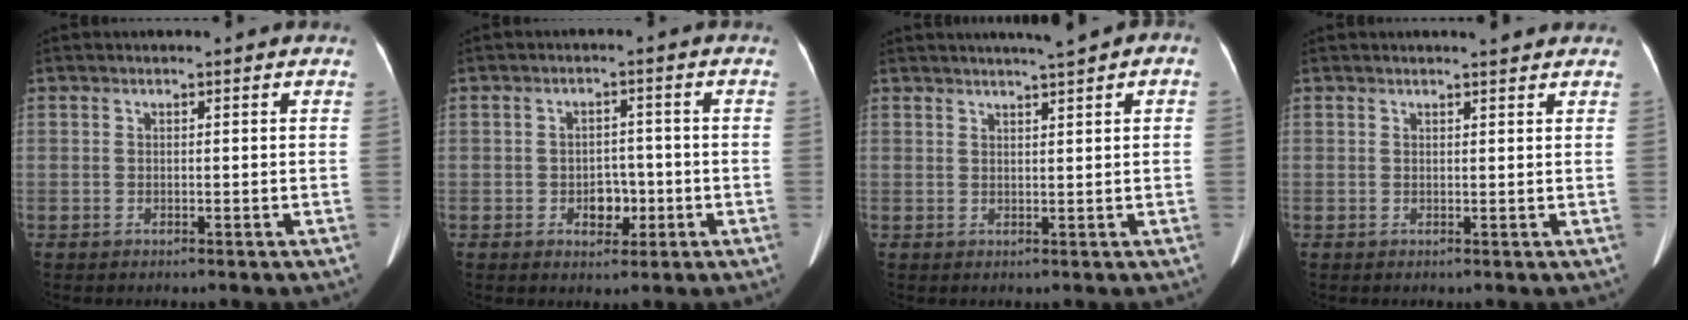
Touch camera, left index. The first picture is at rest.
{"total": 3.6, "force": [-1.1, 2.5, 2.4], "torque": [-0.031, 0.008, -0.012]}
{"total": 4.9, "force": [3.1, 0.4, 3.8], "torque": [-0.054, 0.024, 0.043]}
{"total": 2.4, "force": [2.2, 0.0, 0.8], "torque": [-0.013, 0.003, 0.027]}